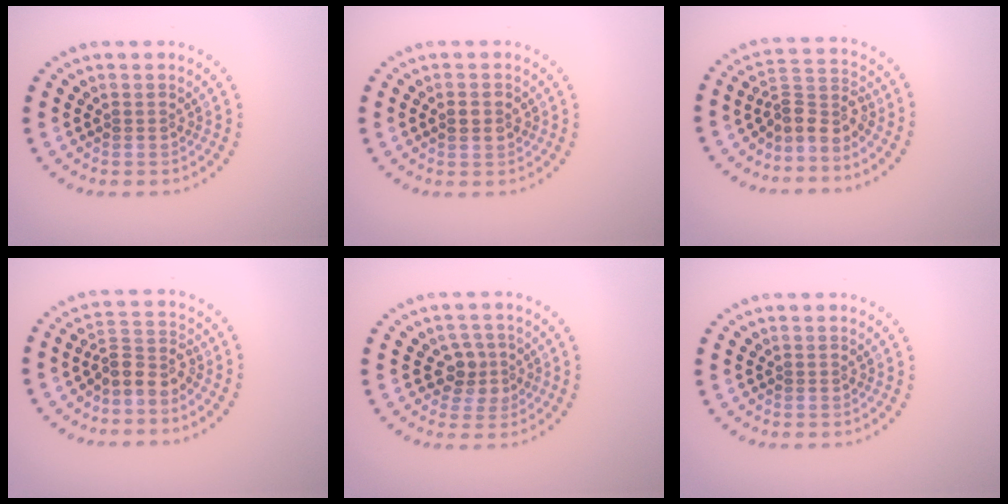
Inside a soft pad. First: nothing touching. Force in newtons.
{"total": 2.0, "press": 2.0, "slide": 0.1}
{"total": 3.1, "press": 2.2, "slide": 2.2}
{"total": 2.9, "press": 2.3, "slide": 1.6}
{"total": 2.6, "press": 2.4, "slide": 1.1}
{"total": 0.0}